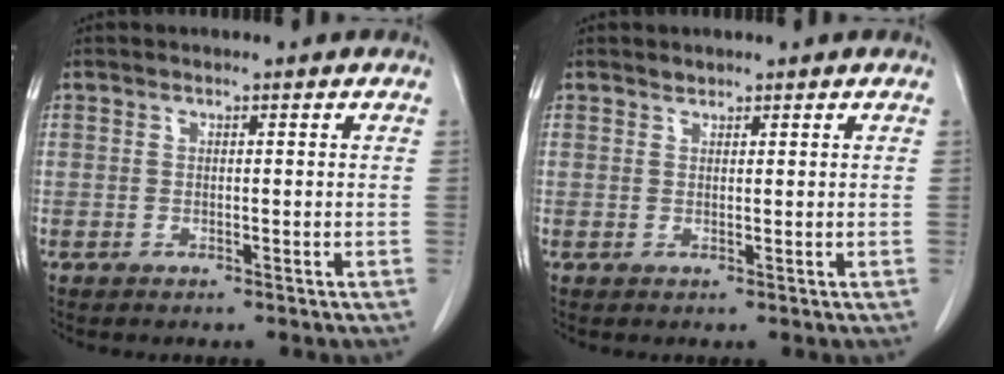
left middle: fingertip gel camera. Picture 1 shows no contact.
{"total": 0.7, "force": [0.6, 0.3, 0.0], "torque": [-0.002, -0.002, 0.009]}